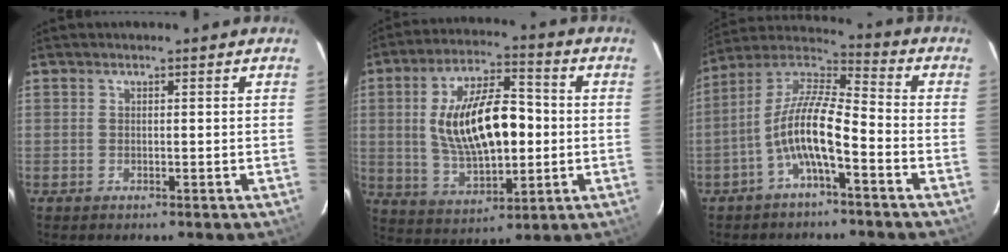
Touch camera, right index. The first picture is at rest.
{"total": 17.2, "force": [0.5, 7.8, 15.3], "torque": [-0.281, 0.010, 0.023]}
{"total": 11.1, "force": [-4.6, 2.6, 9.8], "torque": [-0.199, 0.008, -0.091]}